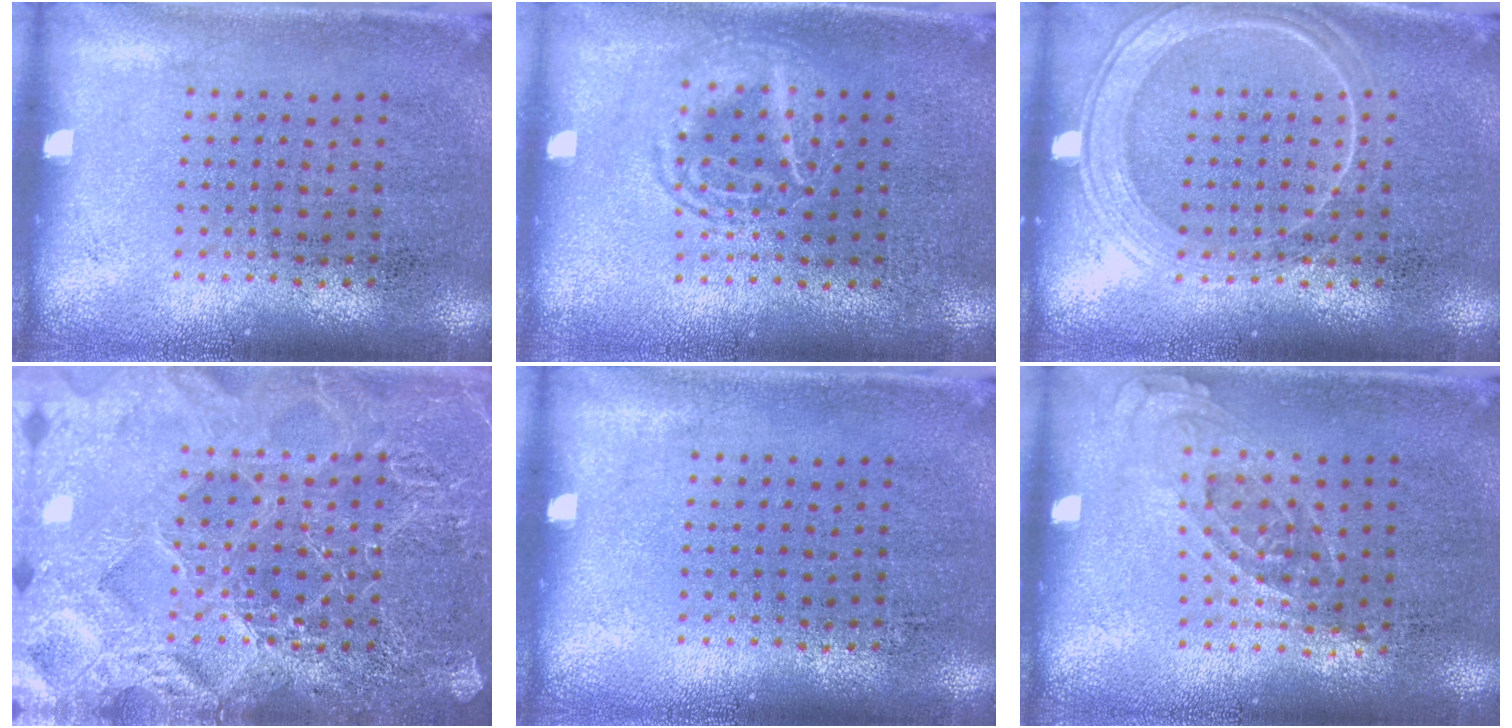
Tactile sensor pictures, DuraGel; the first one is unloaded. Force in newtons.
{"total": 2.2, "press": 2.2, "slide": 0.3}
{"total": 2.4, "press": 2.4, "slide": 0.4}
{"total": 5.9, "press": 5.9, "slide": 0.7}
{"total": 0.0}
{"total": 0.7, "press": 0.7, "slide": 0.3}